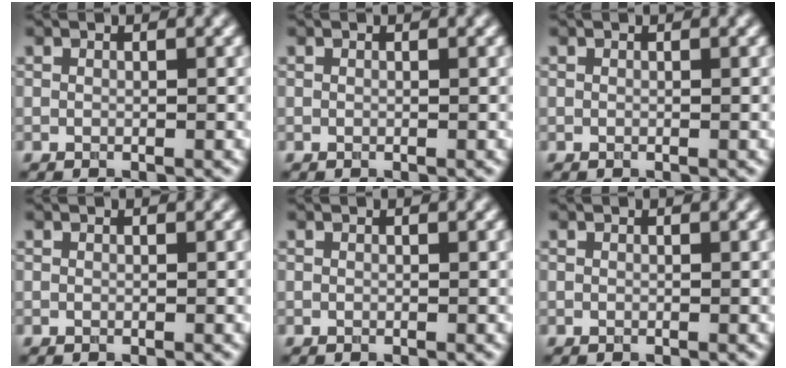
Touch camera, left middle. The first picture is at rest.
{"total": 0.0}
{"total": 0.0}
{"total": 0.0}
{"total": 0.0}
{"total": 0.0}